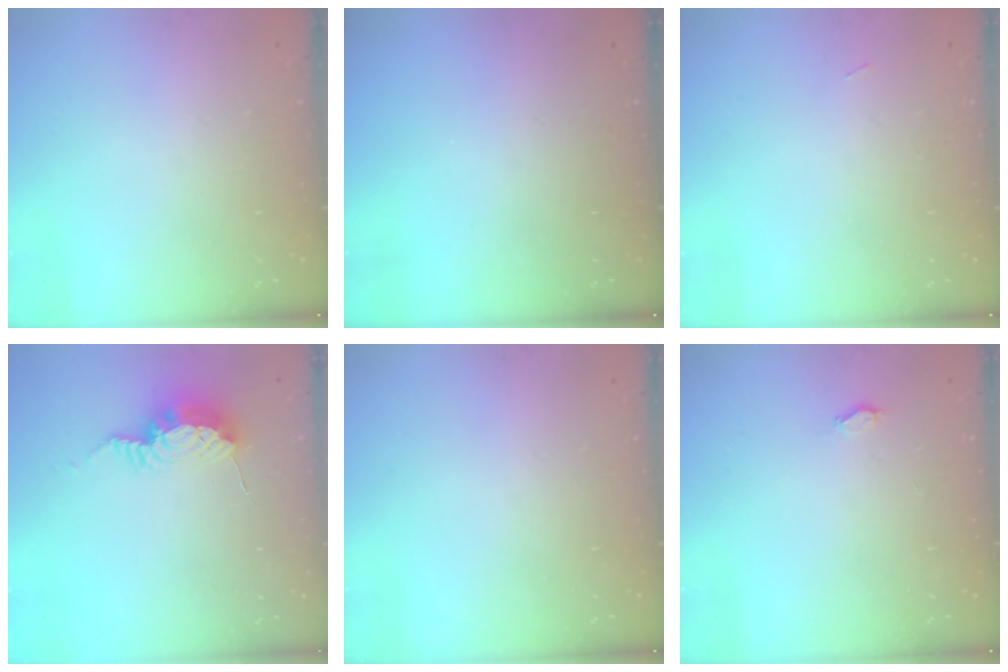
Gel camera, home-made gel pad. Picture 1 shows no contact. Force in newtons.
{"total": 0.0}
{"total": 5.8, "press": 1.9, "slide": 5.5}
{"total": 10.4, "press": 10.4, "slide": 0.5}
{"total": 0.0}
{"total": 2.3, "press": 2.0, "slide": 1.2}